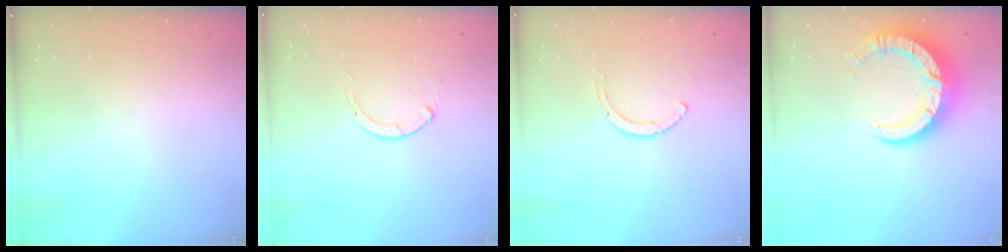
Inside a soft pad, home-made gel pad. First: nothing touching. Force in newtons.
{"total": 0.0}
{"total": 2.0, "press": 1.9, "slide": 0.3}
{"total": 11.8, "press": 11.7, "slide": 1.3}